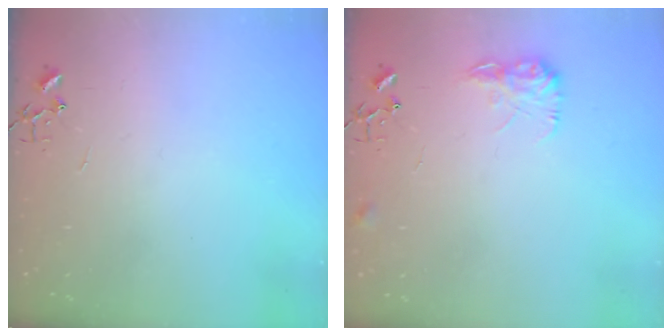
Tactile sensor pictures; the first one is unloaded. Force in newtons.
{"total": 9.6, "press": 9.6, "slide": 0.3}